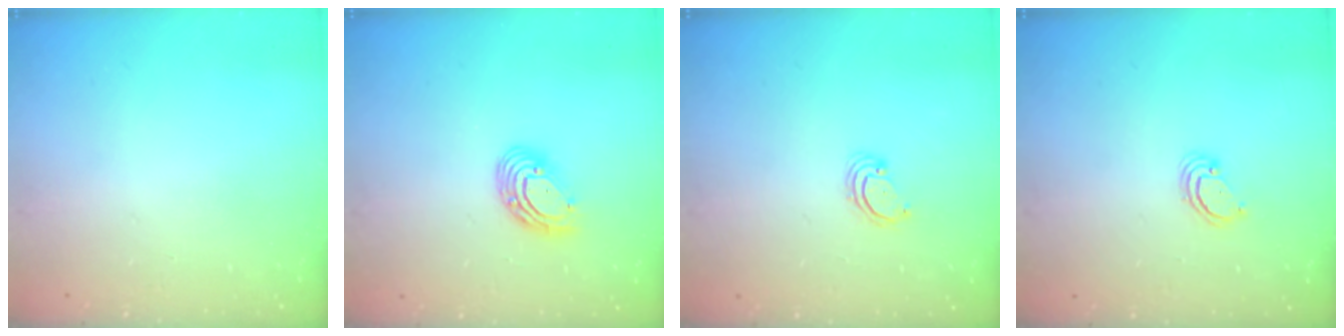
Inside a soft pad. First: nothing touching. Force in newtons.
{"total": 10.7, "press": 10.5, "slide": 2.2}
{"total": 2.8, "press": 2.8, "slide": 0.2}
{"total": 2.6, "press": 2.6, "slide": 0.2}